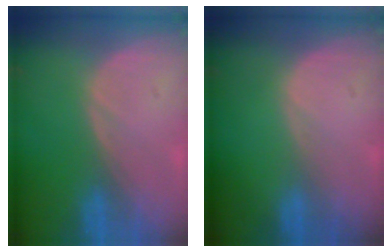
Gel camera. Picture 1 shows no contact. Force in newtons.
{"total": 0.0}